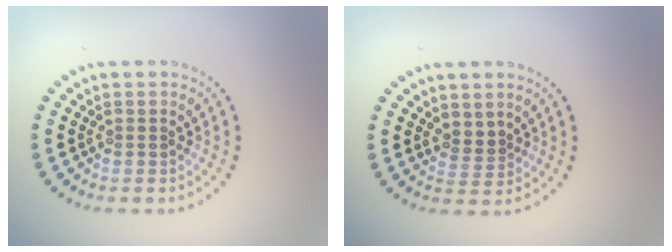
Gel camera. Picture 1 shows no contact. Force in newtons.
{"total": 1.5, "press": 1.2, "slide": 0.9}